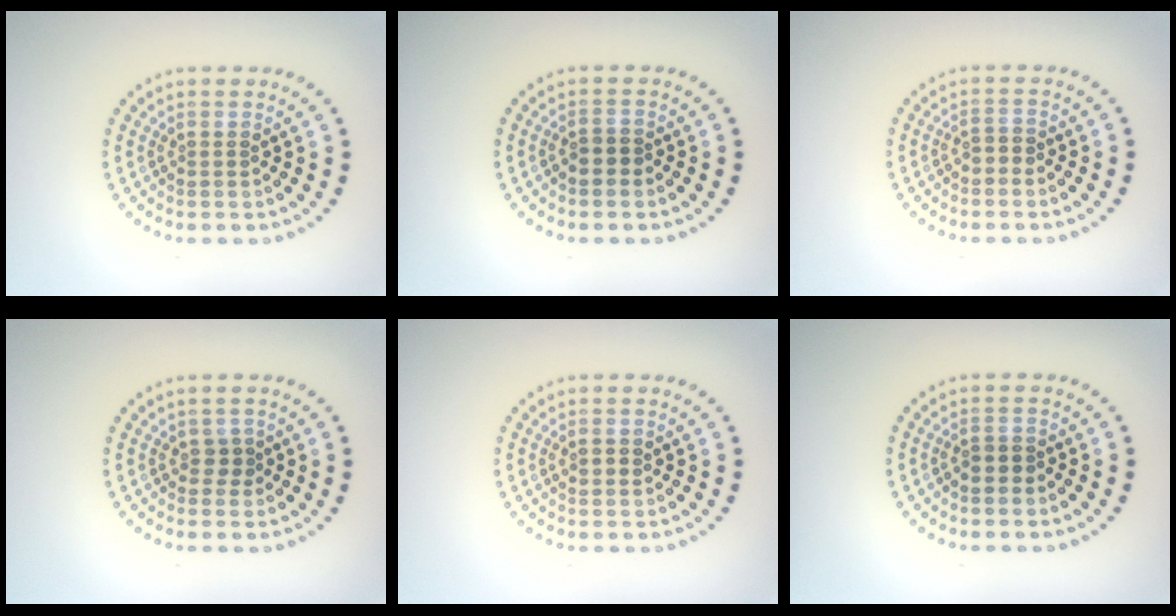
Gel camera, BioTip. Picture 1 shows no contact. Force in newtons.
{"total": 1.5, "press": 1.4, "slide": 0.7}
{"total": 1.2, "press": 1.1, "slide": 0.5}
{"total": 1.2, "press": 0.8, "slide": 0.8}
{"total": 1.1, "press": 1.0, "slide": 0.3}
{"total": 1.5, "press": 1.4, "slide": 0.7}